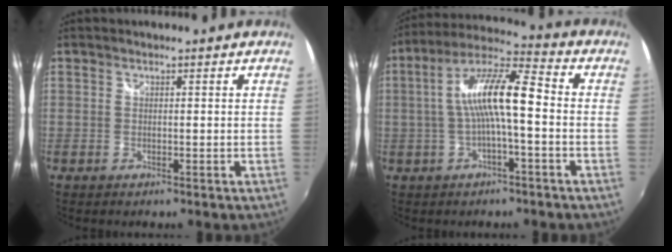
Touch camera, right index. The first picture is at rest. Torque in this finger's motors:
{"motor_torque": [1.31, 0.33, 0.83, 0.21]}